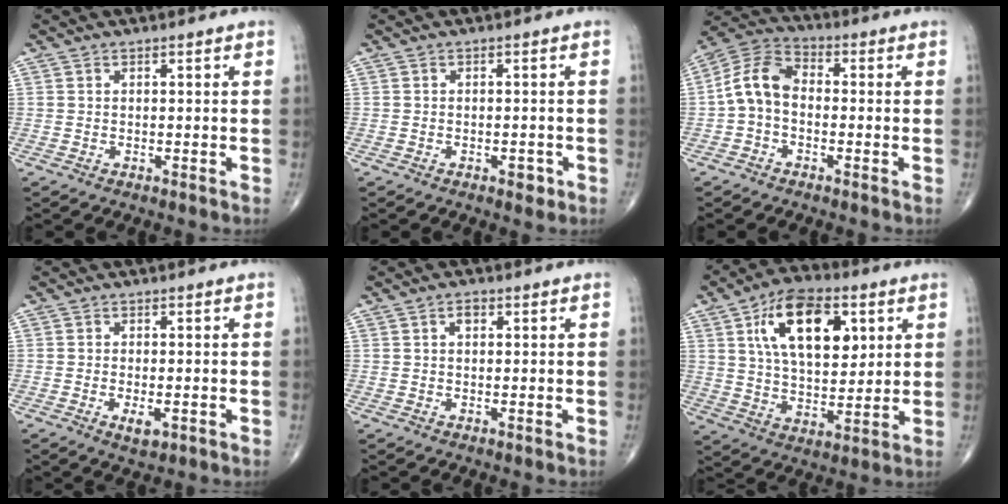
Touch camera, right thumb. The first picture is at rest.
{"total": 2.0, "force": [-1.0, 1.1, 1.4], "torque": [-0.012, 0.004, -0.012]}
{"total": 8.5, "force": [-1.0, 5.7, 6.3], "torque": [-0.113, 0.030, -0.035]}
{"total": 3.1, "force": [-1.0, 1.3, 2.6], "torque": [-0.042, -0.004, -0.014]}
{"total": 1.9, "force": [0.7, 1.1, 1.3], "torque": [-0.016, 0.001, 0.010]}
{"total": 17.9, "force": [6.4, 9.7, 13.6], "torque": [-0.190, -0.018, 0.111]}